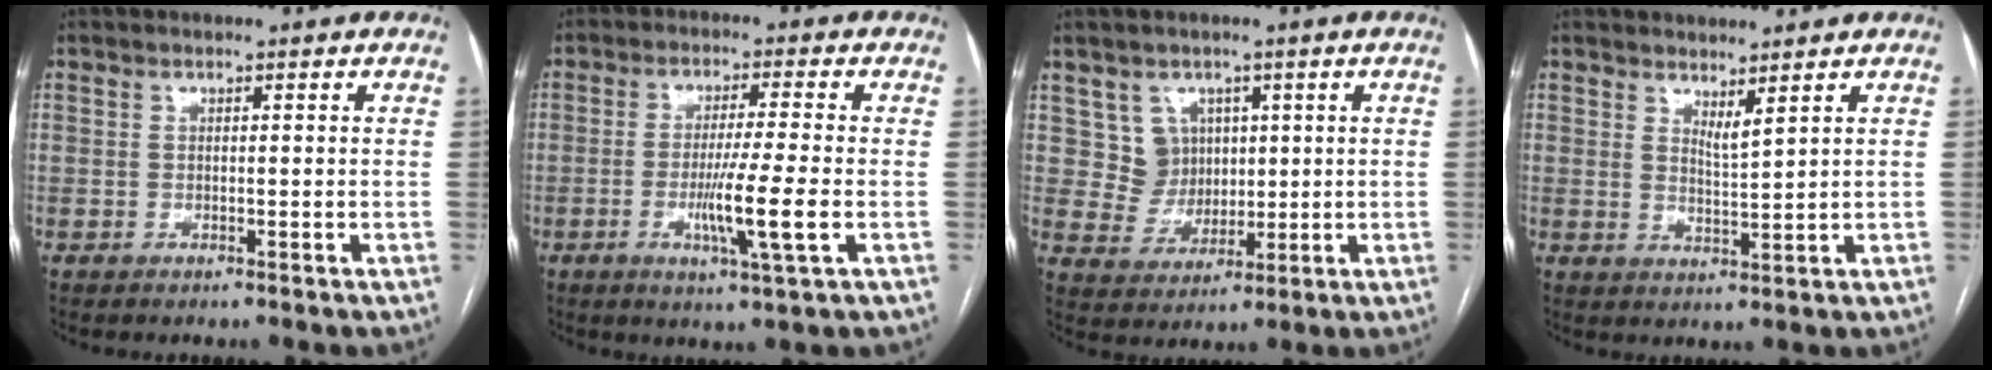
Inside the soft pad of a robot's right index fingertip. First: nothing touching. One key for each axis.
{"total": 8.2, "fx": -2.1, "fy": -0.7, "fz": 7.9, "tx": -0.140, "ty": -0.021, "tz": -0.038}
{"total": 5.7, "fx": 2.2, "fy": 5.2, "fz": 0.5, "tx": -0.010, "ty": 0.016, "tz": 0.050}
{"total": 2.2, "fx": 1.7, "fy": 0.1, "fz": 1.3, "tx": -0.027, "ty": -0.016, "tz": 0.037}